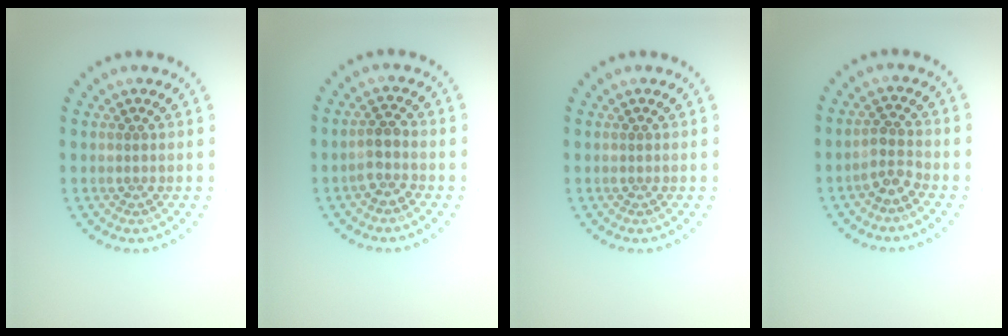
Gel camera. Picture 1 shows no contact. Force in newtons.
{"total": 1.8, "press": 1.6, "slide": 0.9}
{"total": 0.0}
{"total": 1.9, "press": 1.5, "slide": 1.1}